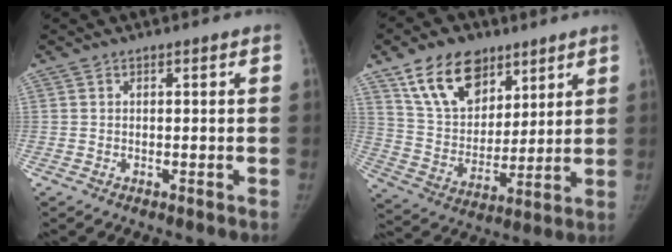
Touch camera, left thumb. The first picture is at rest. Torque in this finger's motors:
{"motor_torque": [0.23, 0.24, 0.78, -1.31, 0.08]}